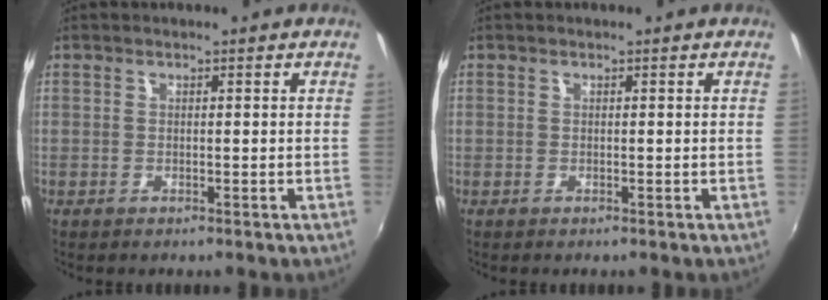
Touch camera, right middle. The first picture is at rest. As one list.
[{"total": 0.0}]